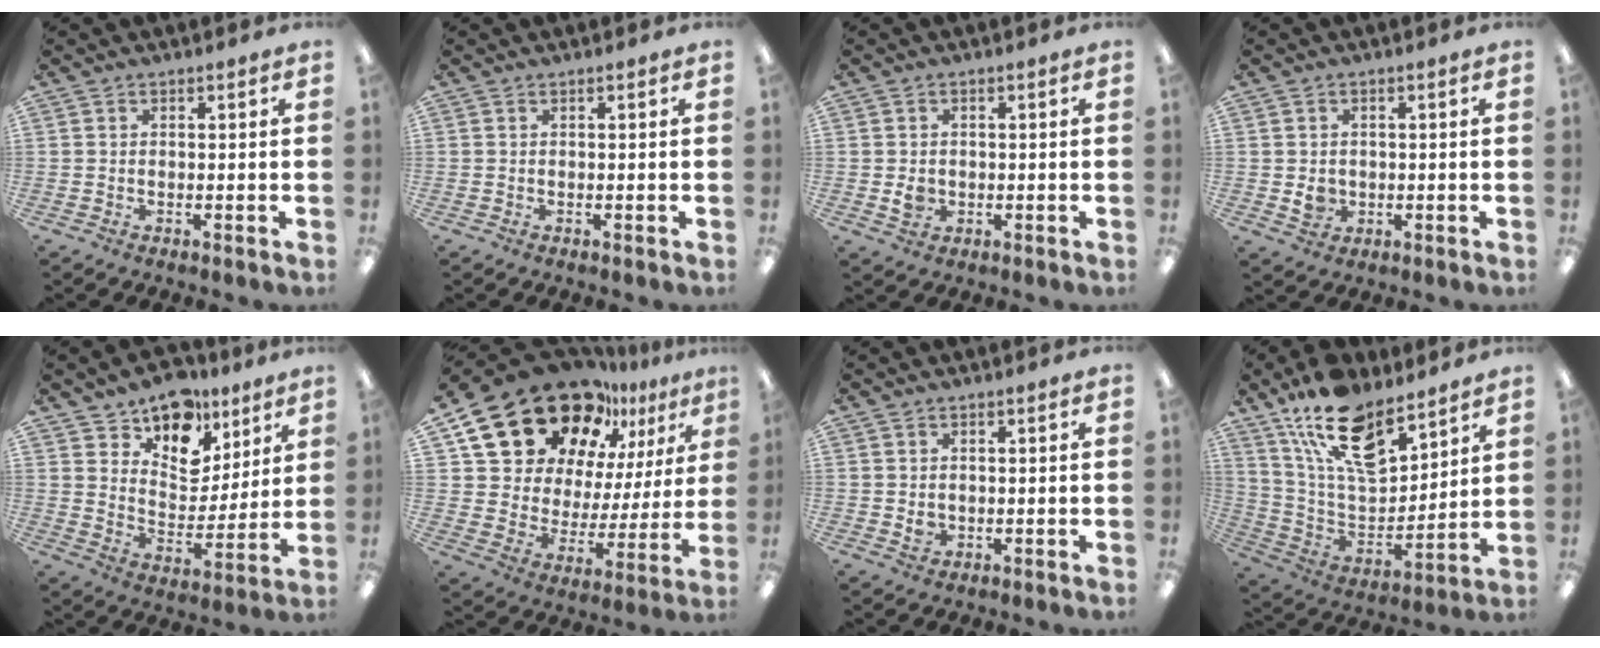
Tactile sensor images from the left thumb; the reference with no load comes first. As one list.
[{"total": 0.0}, {"total": 3.1, "force": [-0.2, 2.7, 1.5], "torque": [-0.011, -0.001, -0.006]}, {"total": 3.4, "force": [-0.1, 3.1, 1.4], "torque": [-0.009, -0.001, -0.003]}, {"total": 13.9, "force": [10.4, 8.3, 4.1], "torque": [-0.074, -0.076, 0.195]}, {"total": 24.3, "force": [18.1, 12.0, 10.9], "torque": [-0.194, -0.122, 0.331]}, {"total": 2.3, "force": [0.4, 2.0, 1.0], "torque": [-0.004, -0.002, 0.004]}, {"total": 18.9, "force": [13.0, 8.8, 10.5], "torque": [-0.193, -0.072, 0.234]}]